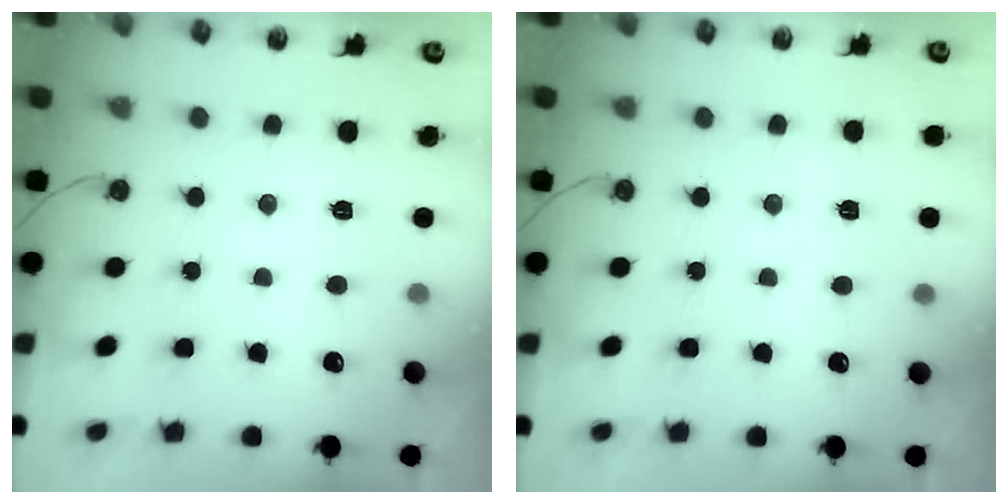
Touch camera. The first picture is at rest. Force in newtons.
{"total": 2.9, "press": 1.6, "slide": 2.4}